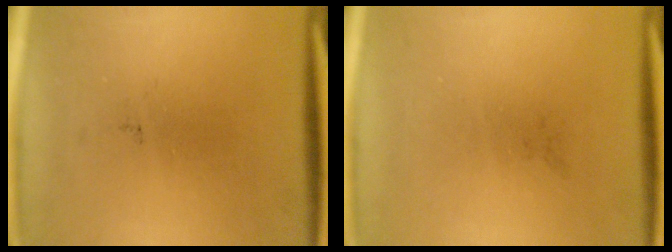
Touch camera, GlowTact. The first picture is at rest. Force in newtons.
{"total": 0.0}